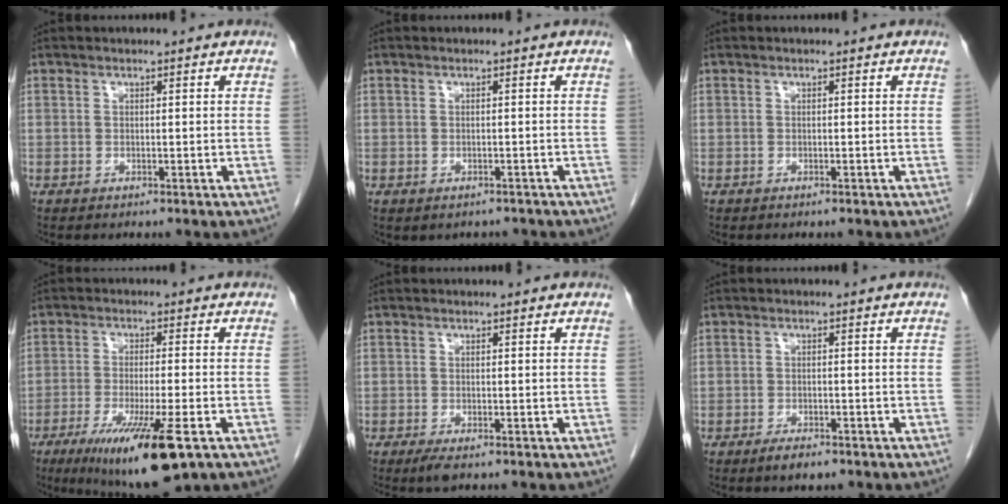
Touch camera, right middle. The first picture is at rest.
{"total": 1.6, "force": [-1.2, 1.0, 0.3], "torque": [-0.006, 0.000, -0.014]}
{"total": 0.0}
{"total": 13.0, "force": [-6.8, 1.2, 11.0], "torque": [-0.178, -0.037, -0.107]}
{"total": 2.1, "force": [-1.4, 0.5, 1.6], "torque": [-0.032, -0.007, -0.024]}
{"total": 2.5, "force": [-1.8, 0.9, 1.5], "torque": [-0.031, -0.003, -0.027]}